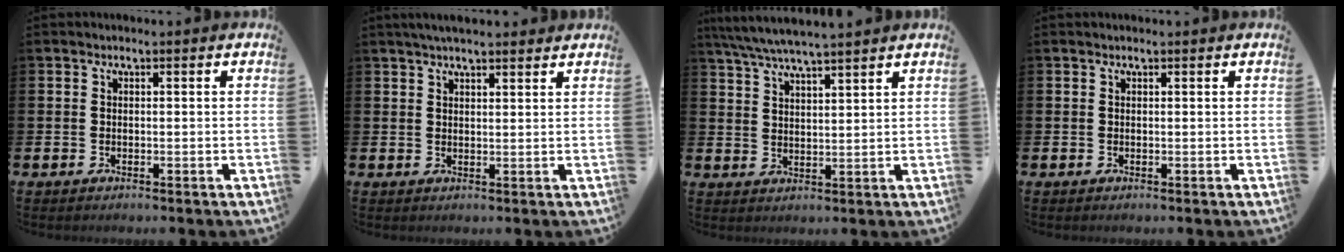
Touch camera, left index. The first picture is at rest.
{"total": 3.4, "force": [3.1, 0.5, 1.3], "torque": [-0.028, -0.005, 0.055]}
{"total": 5.6, "force": [5.3, 0.0, 1.7], "torque": [-0.052, -0.020, 0.095]}
{"total": 0.0}